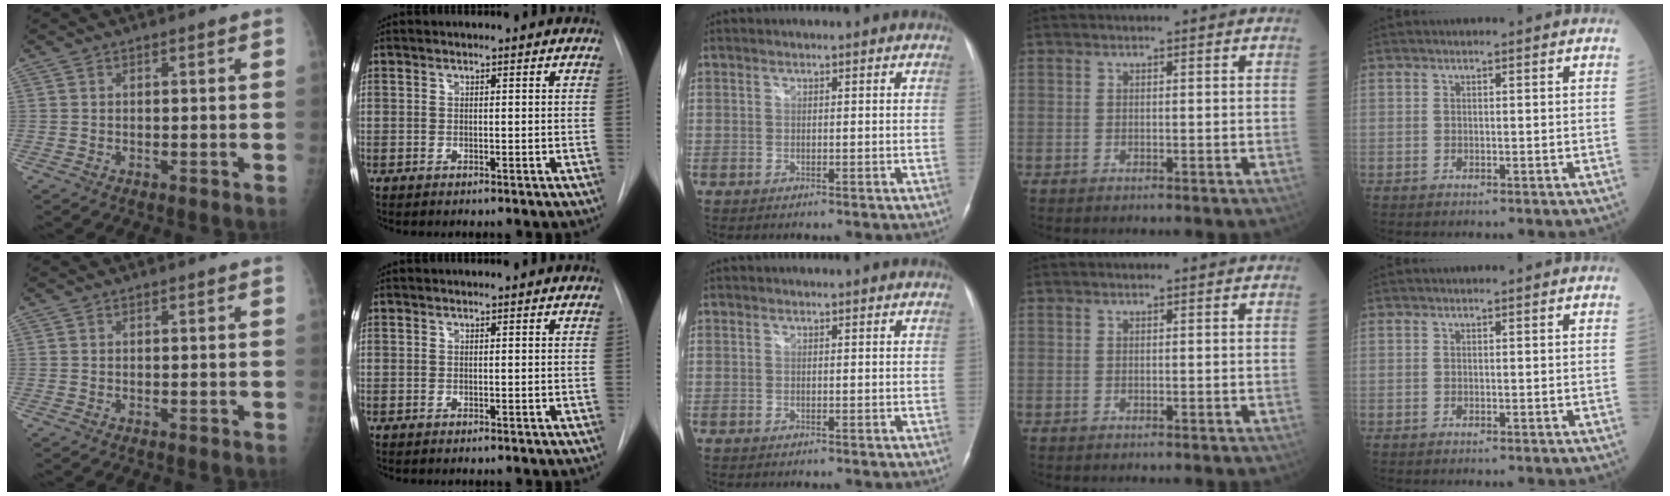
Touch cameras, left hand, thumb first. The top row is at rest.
{}